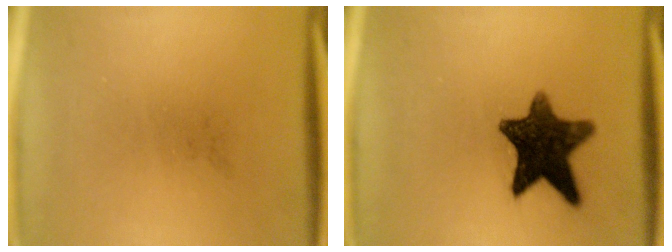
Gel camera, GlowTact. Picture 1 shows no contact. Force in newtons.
{"total": 12.2}